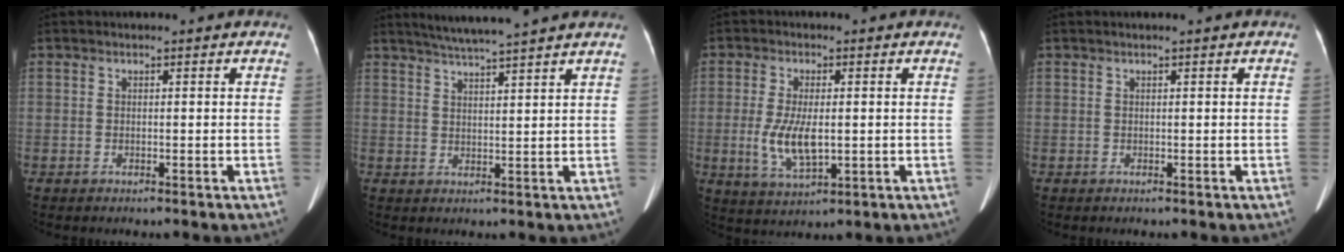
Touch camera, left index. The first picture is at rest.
{"total": 8.5, "force": [7.5, -1.3, 4.0], "torque": [-0.067, 0.018, 0.108]}
{"total": 6.7, "force": [-0.6, 2.4, 6.2], "torque": [-0.135, -0.010, -0.005]}
{"total": 0.0}